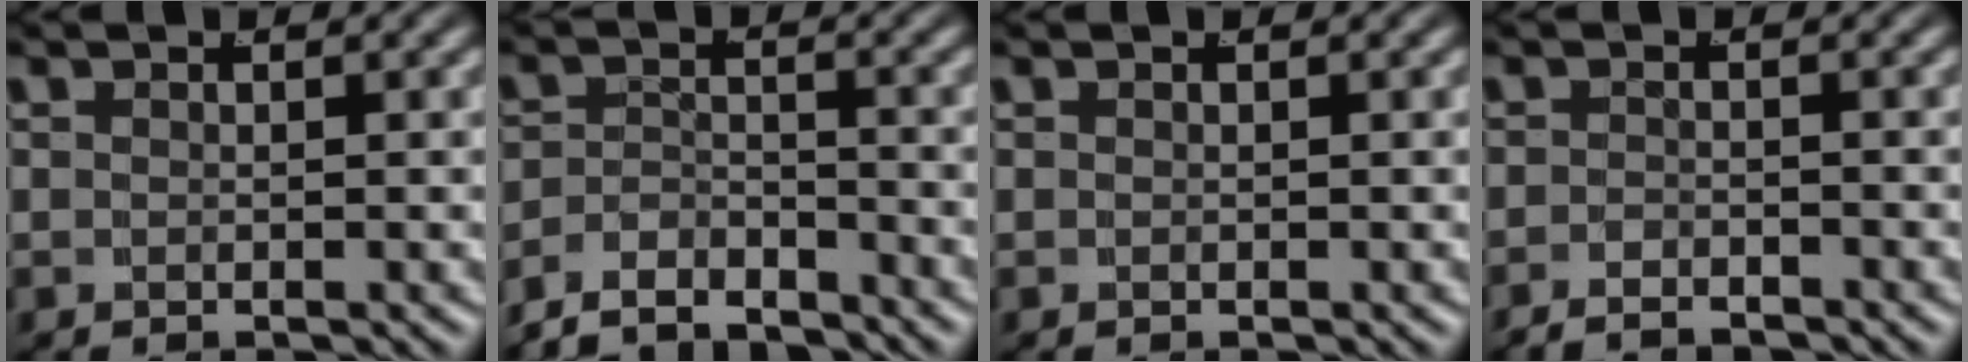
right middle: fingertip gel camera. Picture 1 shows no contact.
{"total": 5.2, "force": [-4.8, 1.8, 1.1], "torque": [-0.020, -0.013, -0.079]}
{"total": 0.0}
{"total": 2.2, "force": [-2.2, 0.3, 0.2], "torque": [-0.010, -0.012, -0.033]}